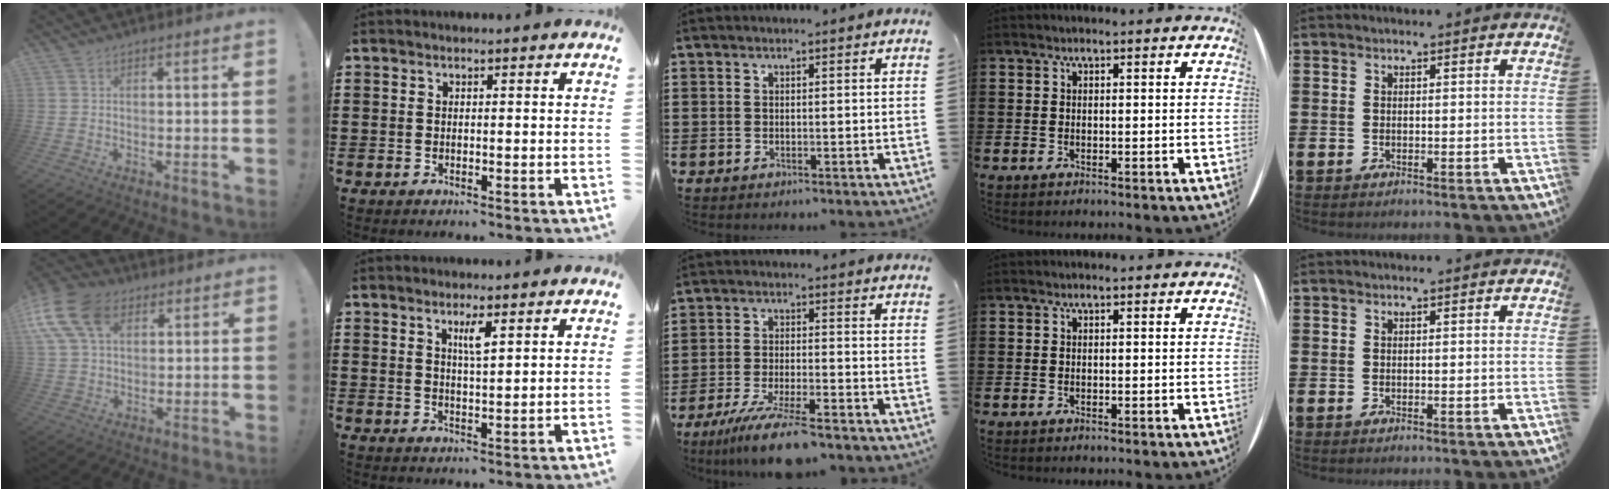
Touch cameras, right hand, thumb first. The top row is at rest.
{"thumb": {"total": 16.0, "force": [6.2, 10.6, 10.2], "torque": [-0.215, -0.020, 0.118]}, "index": {"total": 3.0, "force": [1.5, 0.5, 2.5], "torque": [-0.046, 0.000, 0.023]}, "middle": {"total": 8.3, "force": [-6.5, 0.7, 5.1], "torque": [-0.099, -0.008, -0.119]}}